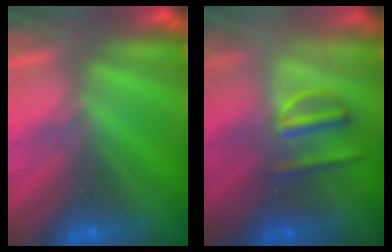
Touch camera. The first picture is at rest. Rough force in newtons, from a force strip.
{"total": 2.9}